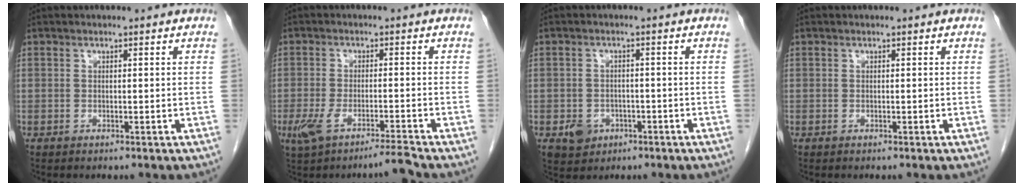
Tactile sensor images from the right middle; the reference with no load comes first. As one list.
[{"total": 5.0, "force": [-3.5, 0.0, 3.6], "torque": [-0.070, -0.003, -0.066]}, {"total": 3.9, "force": [-1.7, 3.2, 1.3], "torque": [-0.018, 0.006, -0.017]}, {"total": 0.0}]